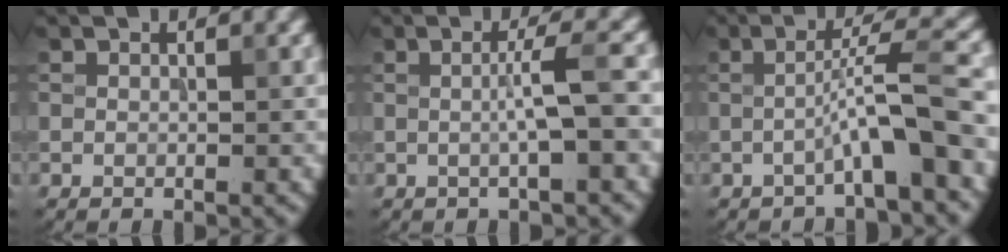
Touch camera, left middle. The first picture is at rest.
{"total": 3.2, "force": [0.0, 0.4, 3.1], "torque": [-0.054, 0.006, -0.004]}
{"total": 5.4, "force": [-1.7, 0.4, 5.1], "torque": [-0.079, 0.028, -0.035]}